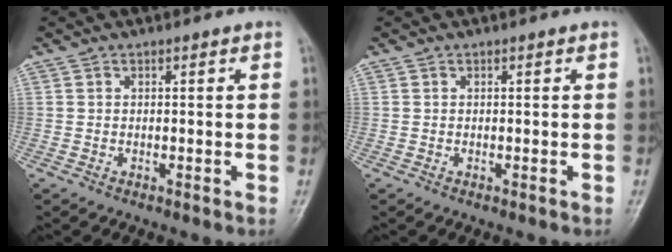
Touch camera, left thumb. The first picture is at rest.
{"total": 0.0}